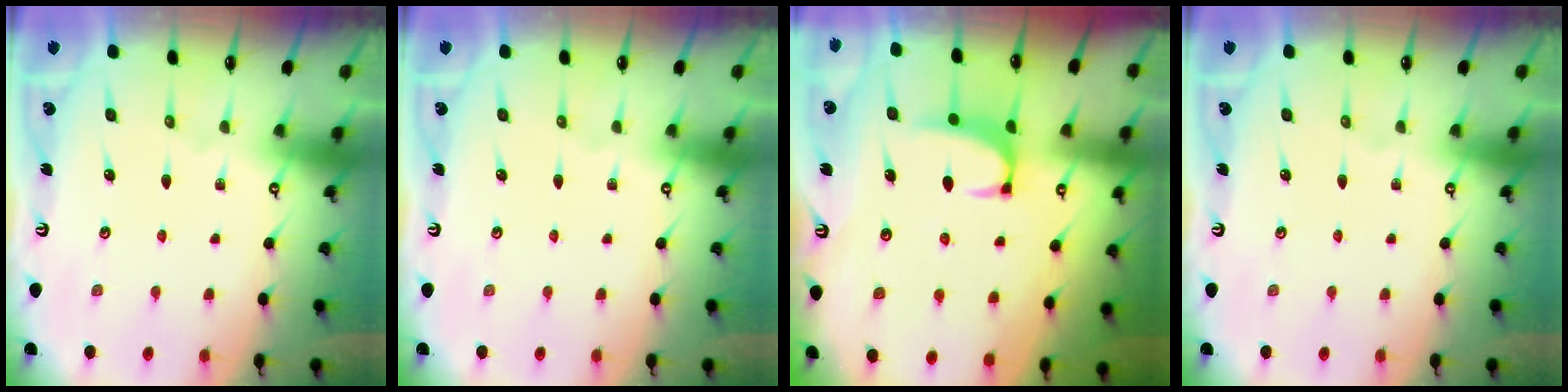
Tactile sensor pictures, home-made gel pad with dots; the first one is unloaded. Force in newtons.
{"total": 0.0}
{"total": 1.5, "press": 1.2, "slide": 1.0}
{"total": 0.0}